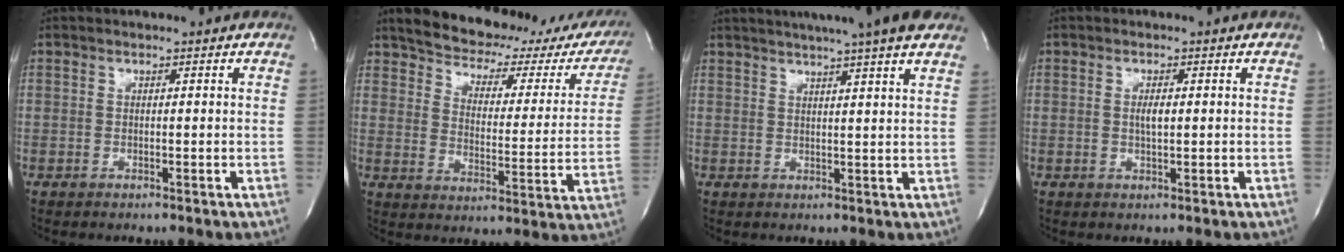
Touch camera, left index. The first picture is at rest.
{"total": 22.1, "force": [19.1, 7.7, 8.0], "torque": [-0.106, -0.026, 0.224]}
{"total": 14.5, "force": [11.9, 0.1, 8.3], "torque": [-0.131, 0.027, 0.145]}
{"total": 1.9, "force": [0.1, 0.5, 1.8], "torque": [-0.035, -0.002, 0.002]}